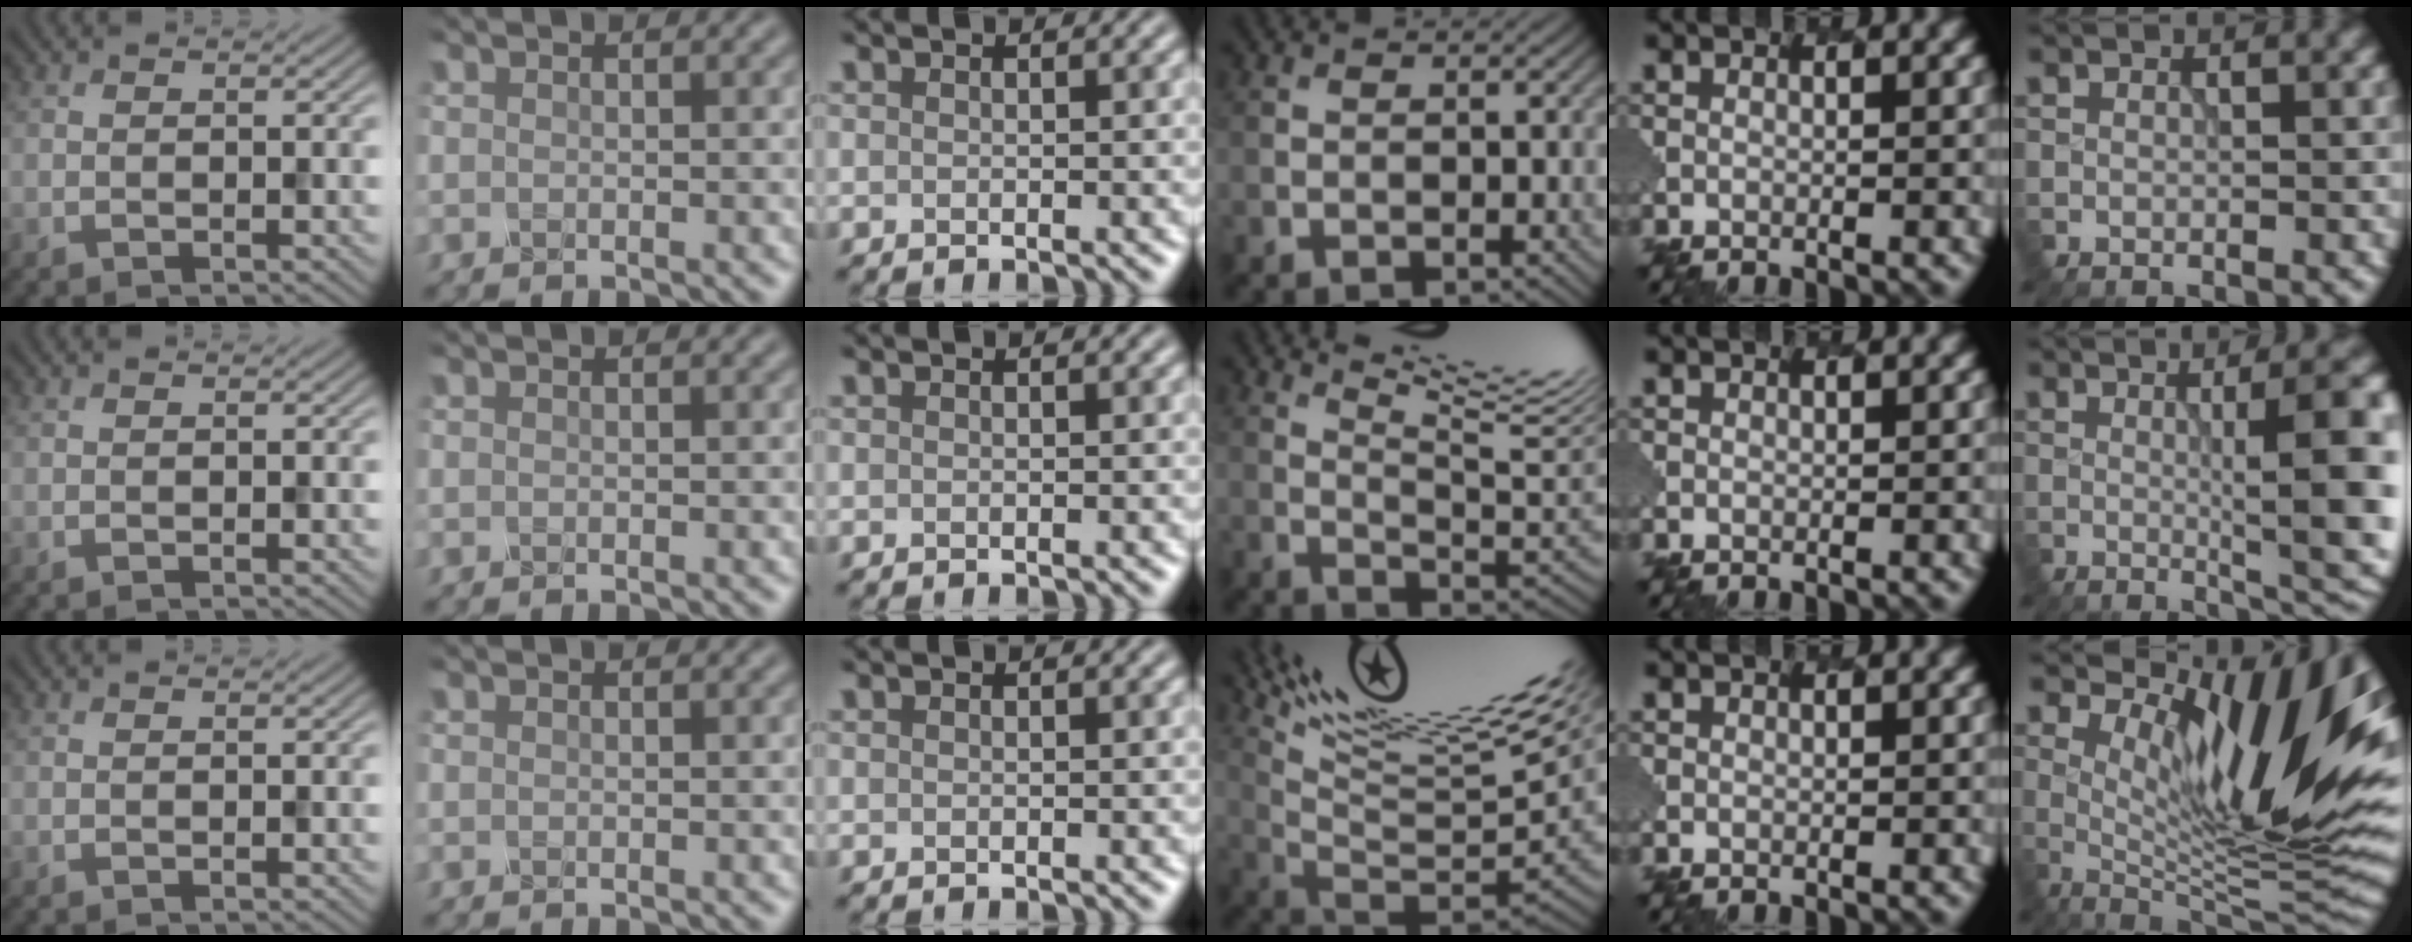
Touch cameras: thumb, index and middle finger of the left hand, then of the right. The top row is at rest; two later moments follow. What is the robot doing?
{"motion": "dispense", "object": "syringe"}